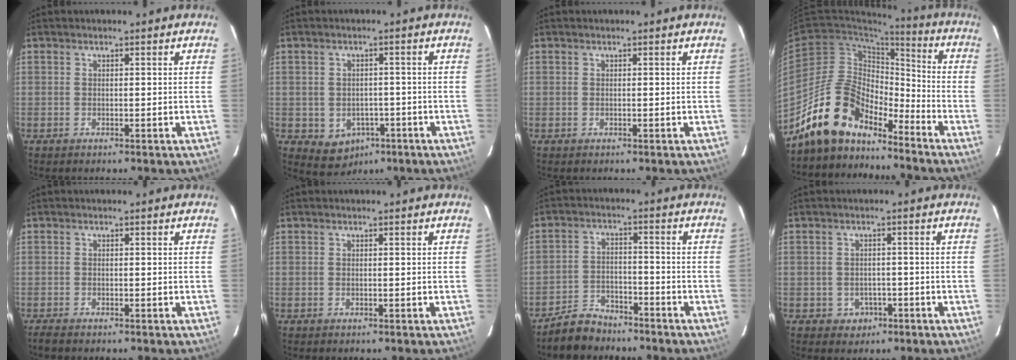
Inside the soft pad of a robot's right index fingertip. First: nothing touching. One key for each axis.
{"total": 6.3, "fx": -2.7, "fy": 5.3, "fz": 1.9, "tx": -0.044, "ty": 0.012, "tz": -0.018}
{"total": 0.0}
{"total": 14.9, "fx": -12.5, "fy": 6.0, "fz": 5.5, "tx": -0.112, "ty": 0.024, "tz": -0.229}
{"total": 2.0, "fx": -1.8, "fy": 0.3, "fz": 1.0, "tx": -0.026, "ty": -0.009, "tz": -0.031}
{"total": 0.0}
{"total": 6.9, "fx": -5.9, "fy": 3.4, "fz": 1.3, "tx": -0.049, "ty": 0.014, "tz": -0.096}
{"total": 3.6, "fx": -1.5, "fy": 3.2, "fz": 0.5, "tx": -0.018, "ty": 0.010, "tz": -0.013}